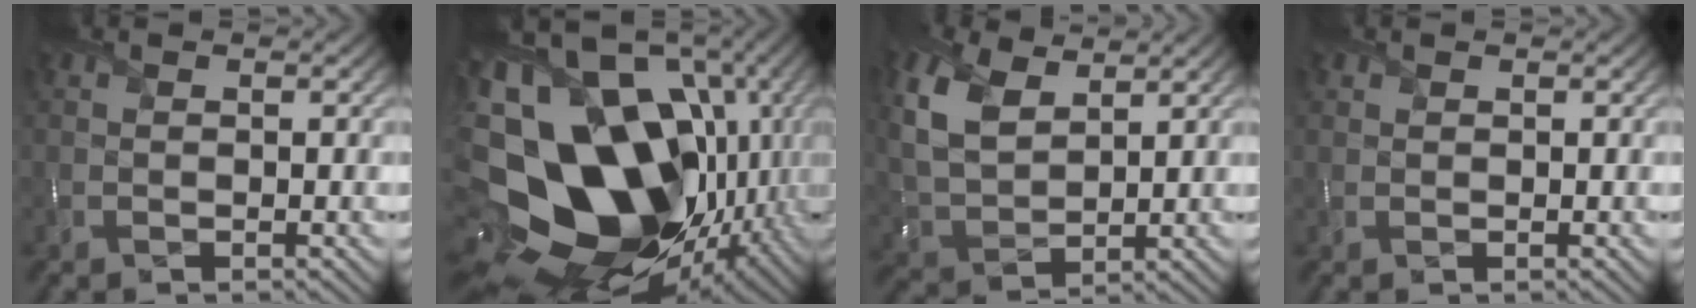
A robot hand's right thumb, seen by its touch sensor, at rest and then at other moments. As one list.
[{"total": 23.5, "force": [-2.2, 17.5, 15.5], "torque": [-0.326, -0.052, -0.027]}, {"total": 9.1, "force": [4.5, 5.2, 5.9], "torque": [-0.178, 0.014, 0.096]}, {"total": 0.7, "force": [0.5, 0.4, 0.1], "torque": [-0.003, 0.000, 0.013]}]